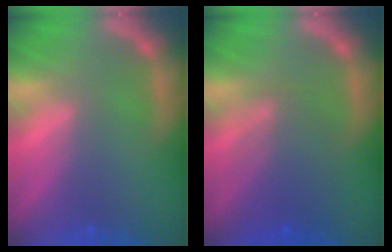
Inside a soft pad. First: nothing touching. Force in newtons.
{"total": 5.1}